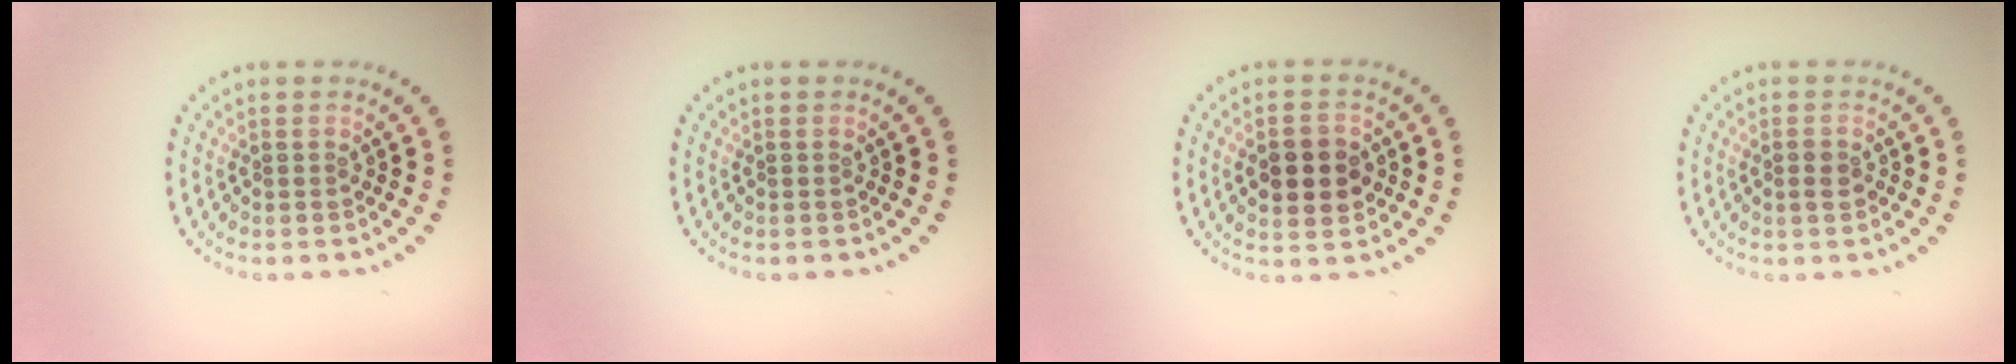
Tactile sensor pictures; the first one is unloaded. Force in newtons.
{"total": 0.0}
{"total": 4.3, "press": 4.3, "slide": 0.2}
{"total": 1.5, "press": 1.4, "slide": 0.5}